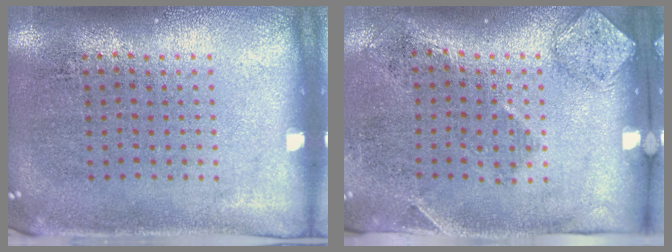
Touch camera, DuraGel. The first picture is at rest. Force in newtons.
{"total": 1.8, "press": 1.1, "slide": 1.4}